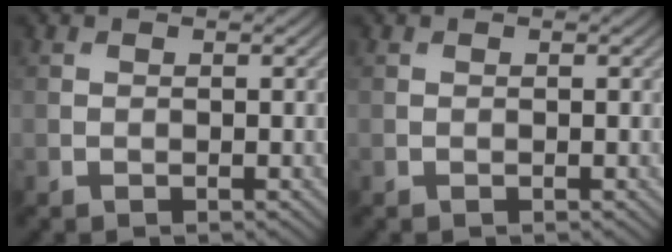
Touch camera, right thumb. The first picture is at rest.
{"total": 0.0}